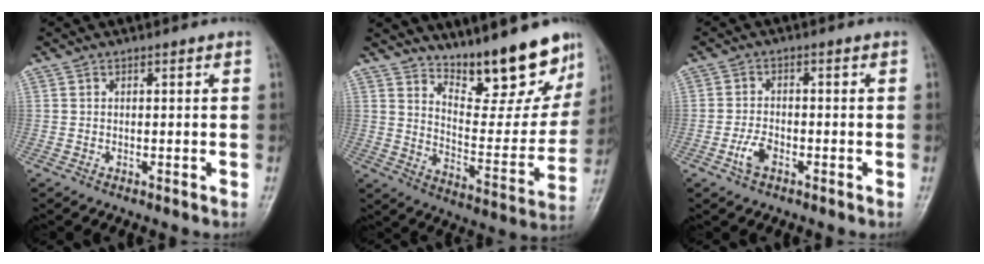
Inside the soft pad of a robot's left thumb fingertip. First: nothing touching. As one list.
[{"total": 18.2, "force": [14.4, 5.4, 9.7], "torque": [-0.091, -0.106, 0.219]}, {"total": 3.4, "force": [-1.7, 1.9, 2.3], "torque": [-0.048, 0.009, -0.033]}]